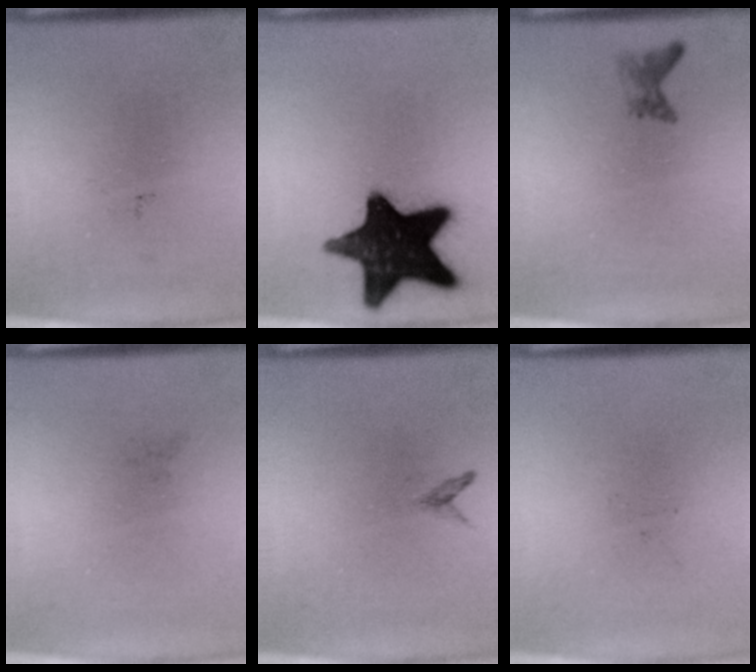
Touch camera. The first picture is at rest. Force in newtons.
{"total": 17.6}
{"total": 1.2}
{"total": 0.0}
{"total": 0.7}
{"total": 0.0}